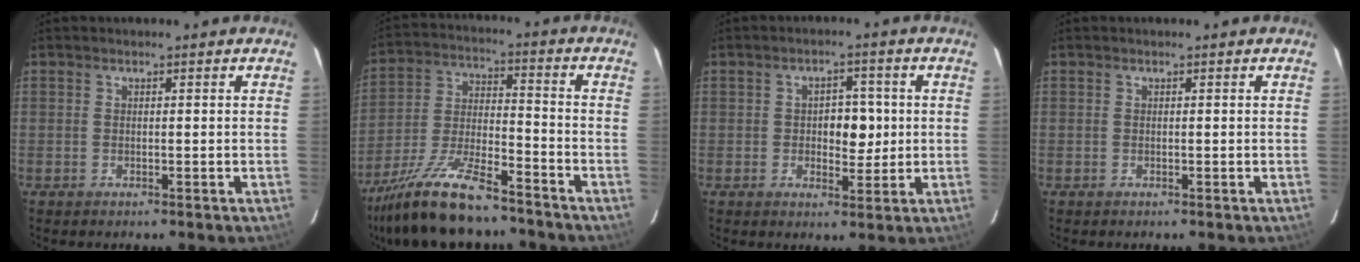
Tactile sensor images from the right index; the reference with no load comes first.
{"total": 14.9, "force": [-11.9, 2.7, 8.5], "torque": [-0.175, -0.016, -0.219]}
{"total": 5.1, "force": [0.2, 3.0, 4.2], "torque": [-0.056, 0.009, 0.007]}
{"total": 0.0}